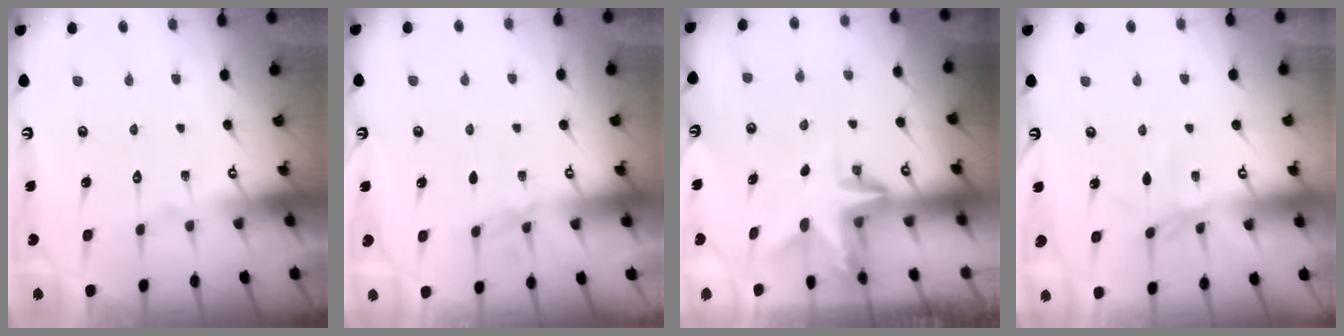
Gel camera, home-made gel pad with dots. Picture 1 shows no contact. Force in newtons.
{"total": 4.7, "press": 4.7, "slide": 0.5}
{"total": 3.0, "press": 3.0, "slide": 0.2}
{"total": 2.1, "press": 2.1, "slide": 0.5}